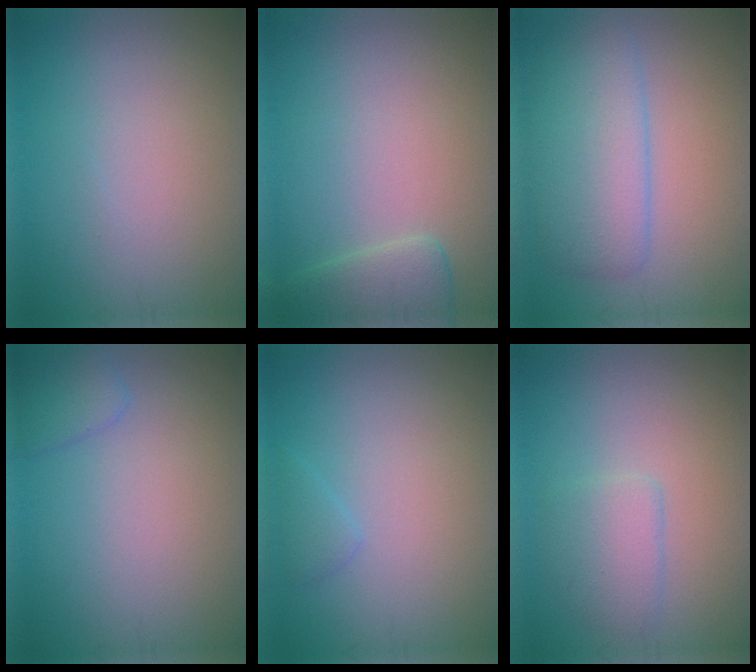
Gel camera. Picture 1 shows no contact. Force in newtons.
{"total": 2.6, "press": 2.6, "slide": 0.2}
{"total": 5.3, "press": 5.3, "slide": 0.1}
{"total": 1.5, "press": 1.5, "slide": 0.2}
{"total": 1.0, "press": 1.0, "slide": 0.1}
{"total": 2.4, "press": 2.4, "slide": 0.2}